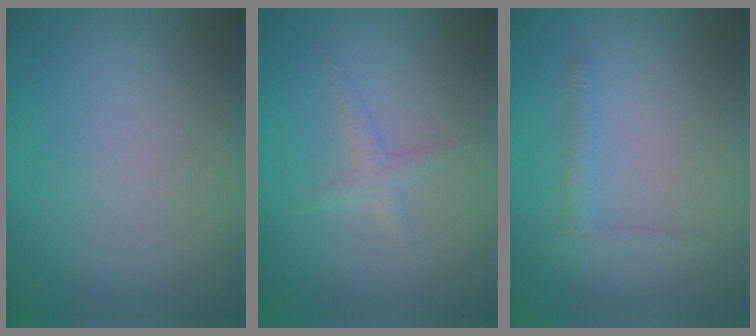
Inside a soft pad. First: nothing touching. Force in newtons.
{"total": 1.3, "press": 1.3, "slide": 0.1}
{"total": 1.1, "press": 1.1, "slide": 0.1}